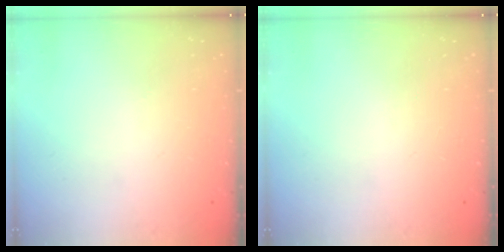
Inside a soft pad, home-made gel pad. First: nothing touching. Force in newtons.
{"total": 0.0}